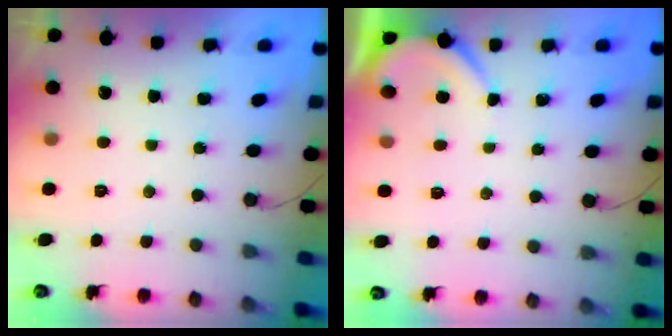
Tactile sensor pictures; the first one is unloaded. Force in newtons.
{"total": 2.7, "press": 2.7, "slide": 0.3}